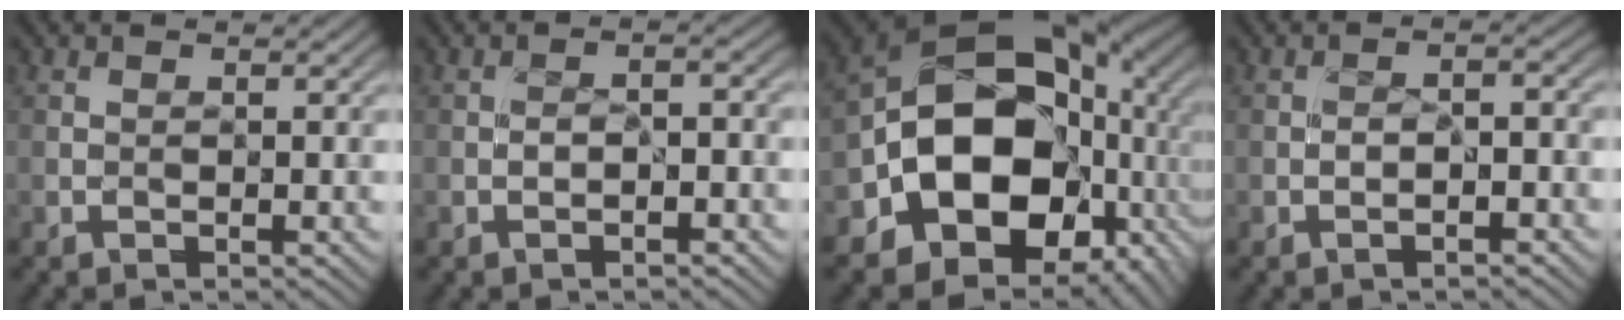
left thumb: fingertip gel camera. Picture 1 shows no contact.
{"total": 1.8, "force": [-1.2, 0.2, 1.3], "torque": [-0.022, 0.001, -0.022]}
{"total": 17.9, "force": [-1.5, 13.4, 11.7], "torque": [-0.206, -0.031, -0.015]}
{"total": 2.1, "force": [-1.3, 0.1, 1.6], "torque": [-0.027, 0.002, -0.024]}